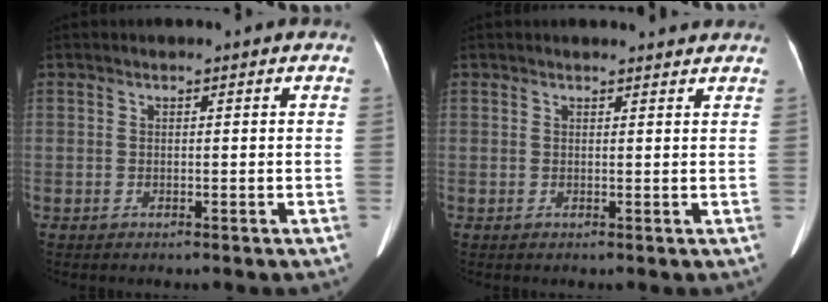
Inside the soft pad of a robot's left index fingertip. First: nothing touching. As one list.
[{"total": 2.8, "force": [2.8, 0.3, 0.4], "torque": [-0.012, 0.004, 0.029]}]